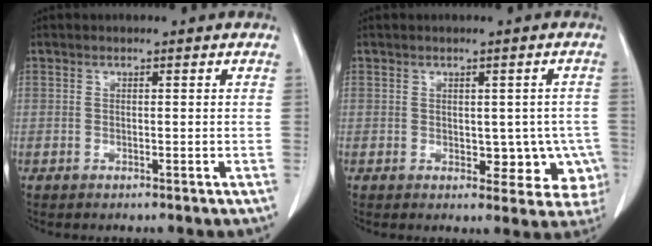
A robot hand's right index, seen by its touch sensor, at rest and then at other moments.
{"total": 6.7, "force": [-0.9, 4.2, 5.1], "torque": [-0.028, 0.013, -0.001]}